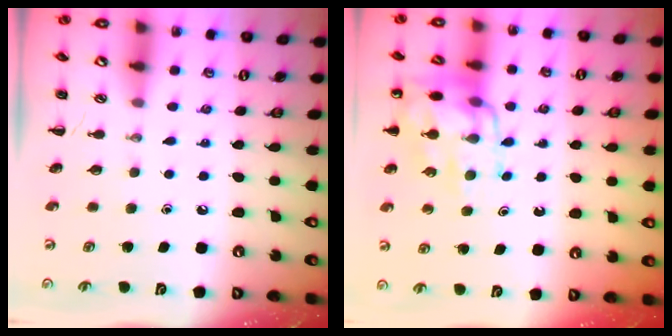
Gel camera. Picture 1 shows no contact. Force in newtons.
{"total": 14.2, "press": 14.1, "slide": 1.8}